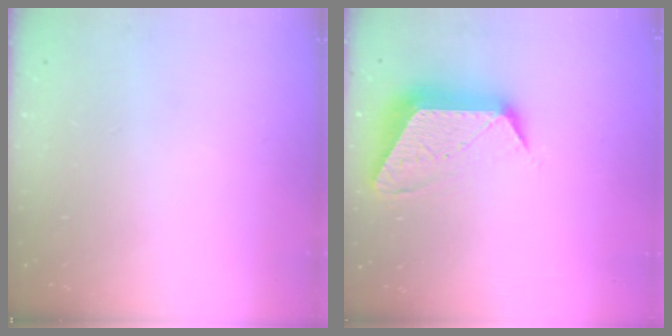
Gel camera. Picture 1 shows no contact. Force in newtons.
{"total": 12.8, "press": 12.8, "slide": 0.6}